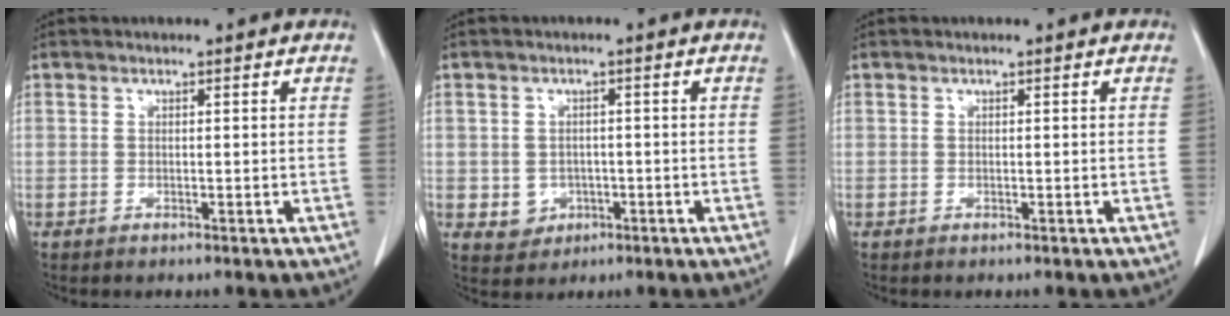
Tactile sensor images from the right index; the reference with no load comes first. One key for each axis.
{"total": 3.7, "fx": -0.8, "fy": 3.5, "fz": 0.9, "tx": -0.006, "ty": 0.006, "tz": -0.002}
{"total": 0.0}